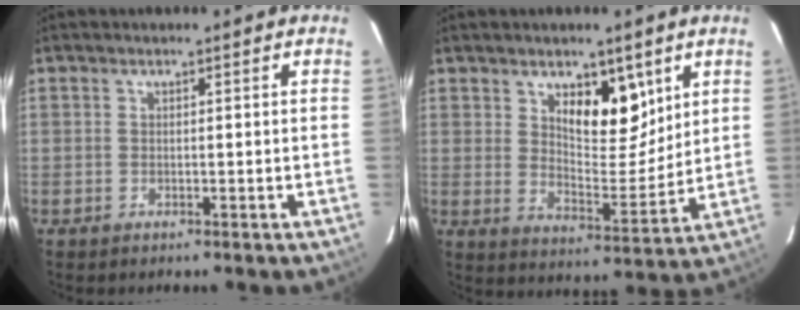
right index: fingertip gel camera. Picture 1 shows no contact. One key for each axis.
{"total": 9.2, "fx": 4.9, "fy": 3.9, "fz": 6.7, "tx": -0.102, "ty": -0.009, "tz": 0.087}